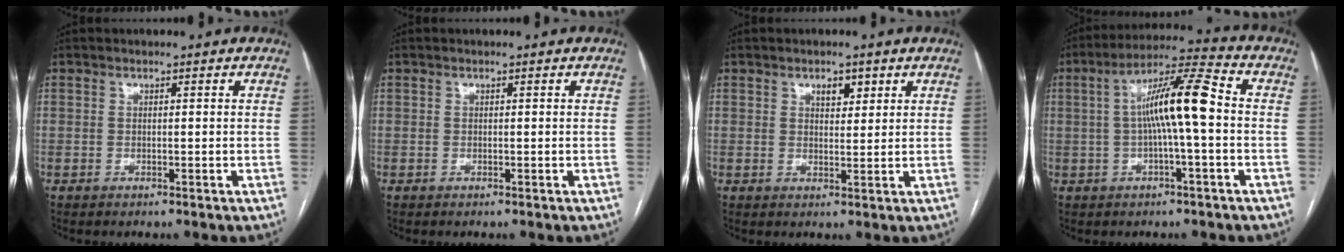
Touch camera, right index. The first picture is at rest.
{"total": 0.0}
{"total": 2.7, "force": [1.6, 1.4, 1.7], "torque": [-0.024, 0.000, 0.027]}
{"total": 10.4, "force": [-0.1, 0.5, 10.3], "torque": [-0.185, 0.025, -0.005]}